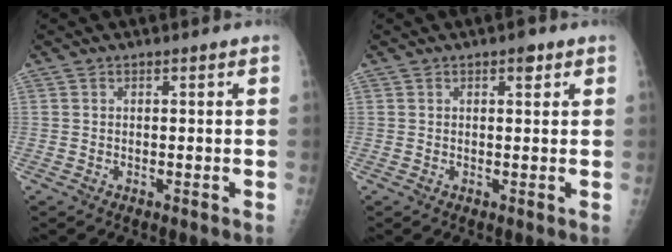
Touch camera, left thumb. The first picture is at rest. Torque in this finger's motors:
{"motor_torque": [0.16, 0.26, 0.19, -0.04, 0.00]}